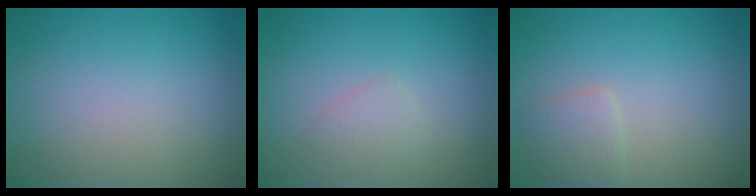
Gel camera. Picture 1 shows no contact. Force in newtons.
{"total": 1.3, "press": 1.3, "slide": 0.1}
{"total": 1.8, "press": 1.8, "slide": 0.0}